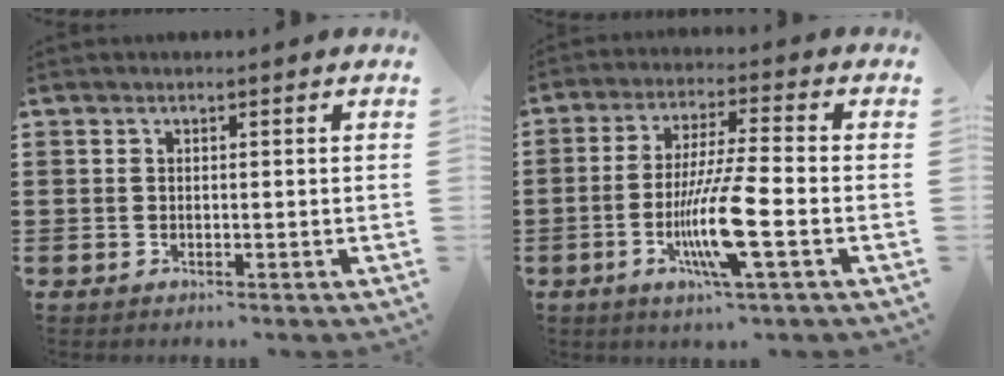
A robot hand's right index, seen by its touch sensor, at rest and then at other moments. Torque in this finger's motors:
{"motor_torque": [2.14, 0.00, 0.44, 0.11]}